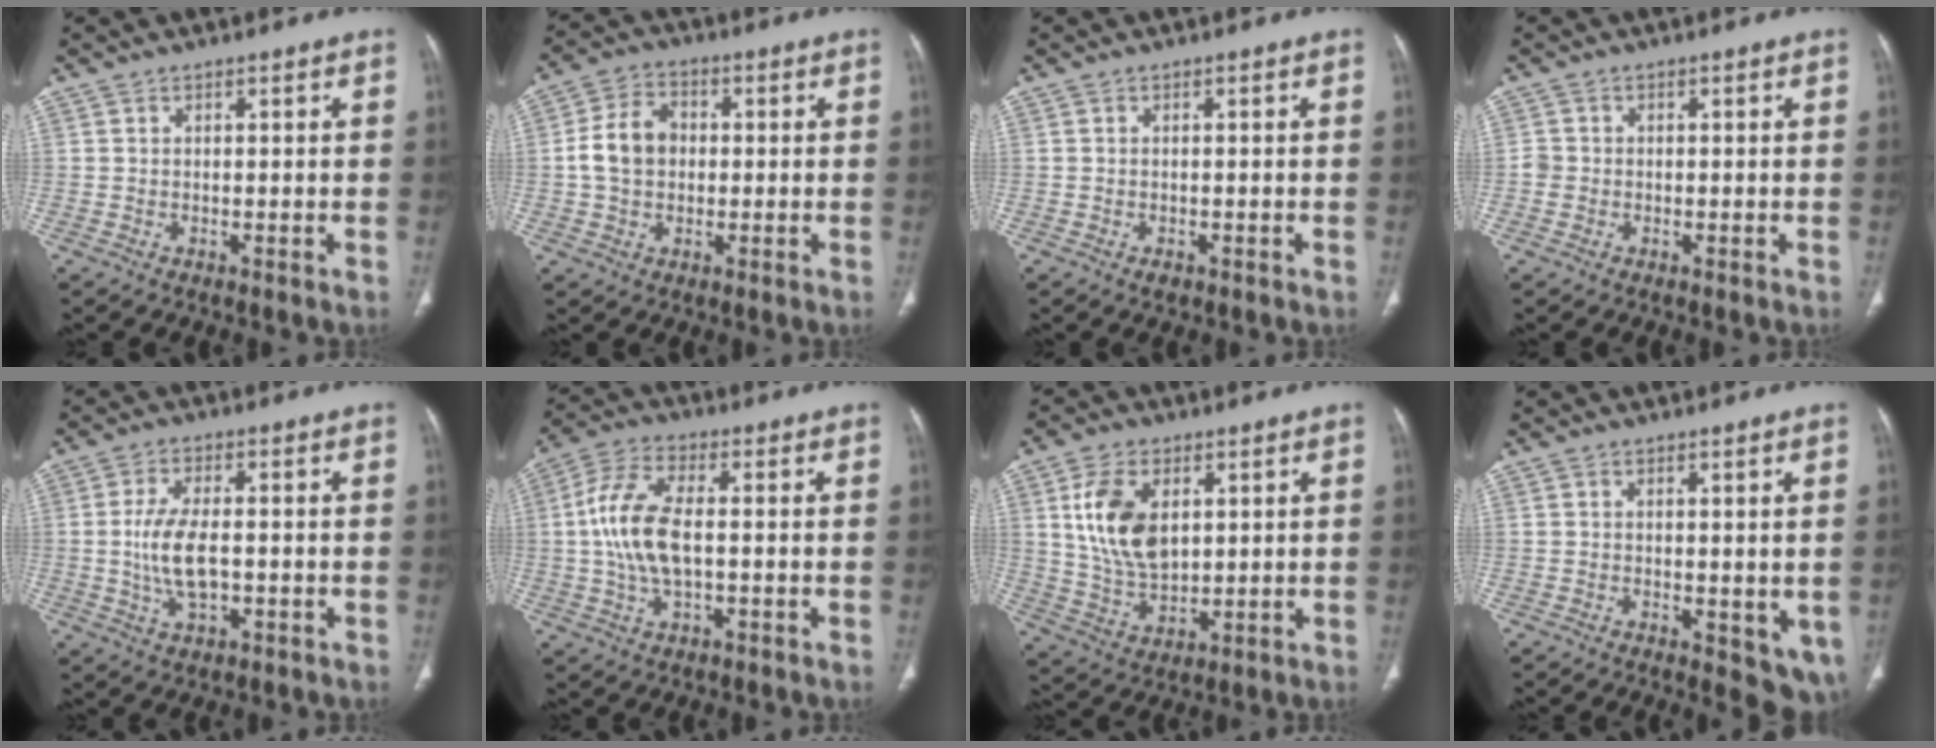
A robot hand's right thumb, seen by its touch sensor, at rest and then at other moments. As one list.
[{"total": 8.6, "force": [0.1, 6.5, 5.6], "torque": [-0.091, 0.018, -0.004]}, {"total": 1.1, "force": [-0.5, 0.7, 0.6], "torque": [-0.009, 0.001, -0.005]}, {"total": 1.7, "force": [-0.4, 1.6, 0.5], "torque": [-0.004, 0.005, -0.011]}, {"total": 8.2, "force": [-0.7, 4.2, 7.1], "torque": [-0.144, 0.002, -0.012]}, {"total": 11.6, "force": [0.0, 5.7, 10.1], "torque": [-0.215, 0.016, -0.002]}, {"total": 12.7, "force": [3.4, 7.8, 9.4], "torque": [-0.165, -0.016, 0.074]}, {"total": 6.6, "force": [-0.9, 3.1, 5.8], "torque": [-0.053, -0.016, -0.007]}]